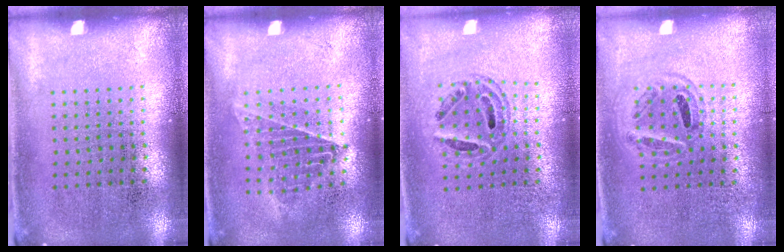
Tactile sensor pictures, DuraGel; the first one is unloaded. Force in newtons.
{"total": 1.0, "press": 1.0, "slide": 0.1}
{"total": 0.7, "press": 0.7, "slide": 0.2}
{"total": 0.8, "press": 0.8, "slide": 0.2}